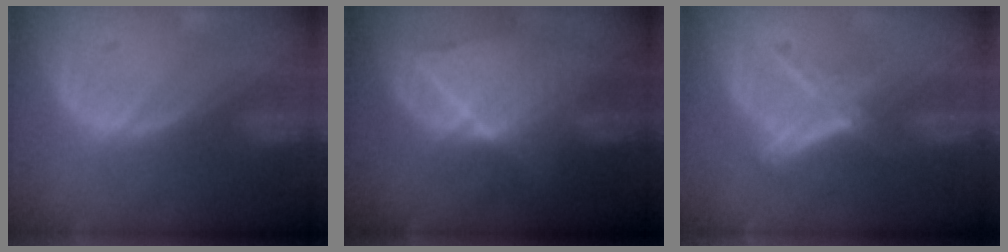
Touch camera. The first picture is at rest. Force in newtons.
{"total": 9.2, "press": 8.3, "slide": 4.0}
{"total": 5.8, "press": 5.1, "slide": 2.8}